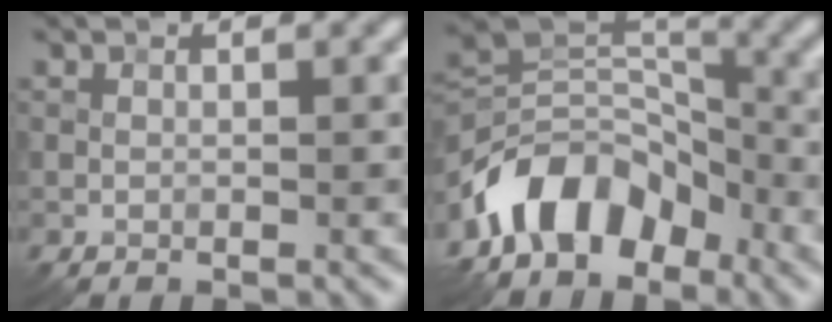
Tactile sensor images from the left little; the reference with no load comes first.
{"total": 8.1, "force": [-5.0, 4.9, 3.9], "torque": [-0.041, 0.004, -0.103]}